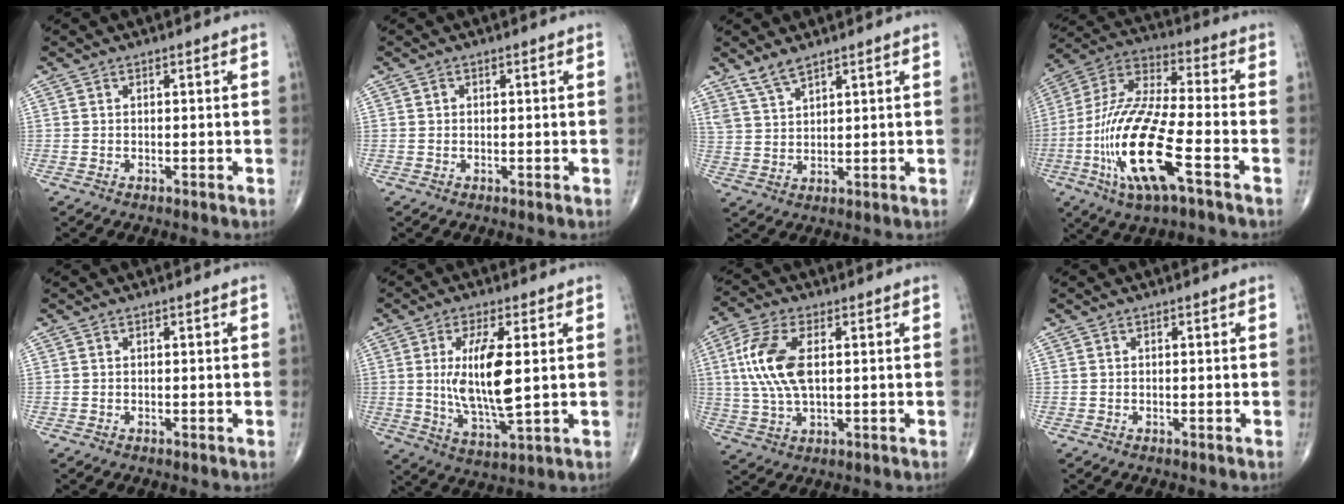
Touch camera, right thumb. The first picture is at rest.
{"total": 0.5, "force": [0.1, 0.5, 0.1], "torque": [0.001, 0.002, 0.001]}
{"total": 4.4, "force": [3.6, 1.2, 2.2], "torque": [-0.044, -0.017, 0.079]}
{"total": 20.6, "force": [-7.0, 5.6, 18.5], "torque": [-0.402, 0.022, -0.127]}
{"total": 0.0}
{"total": 12.6, "force": [1.5, 3.9, 11.9], "torque": [-0.225, -0.020, 0.034]}
{"total": 11.9, "force": [1.9, 5.8, 10.2], "torque": [-0.228, 0.004, 0.039]}
{"total": 0.0}